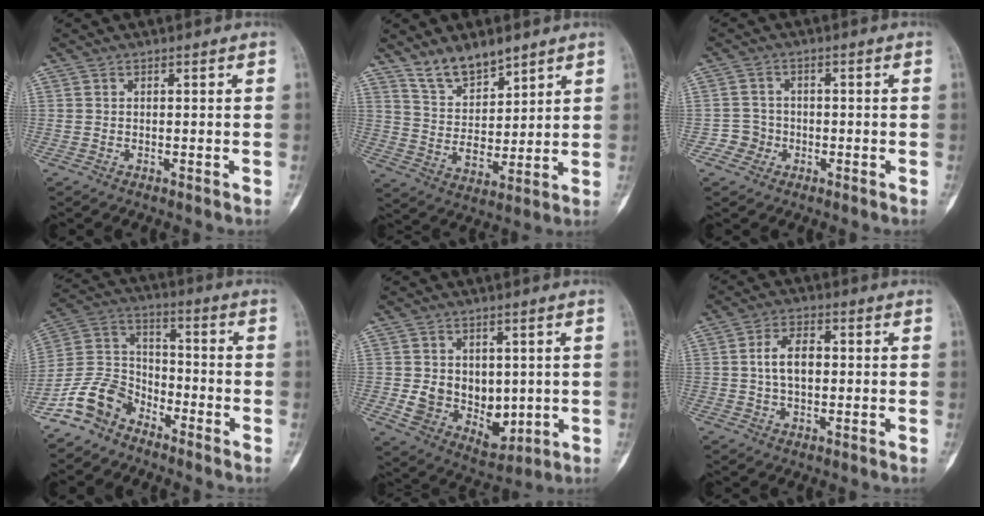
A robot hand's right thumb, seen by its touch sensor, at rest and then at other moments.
{"total": 9.5, "force": [7.5, 4.2, 4.2], "torque": [-0.044, -0.059, 0.149]}
{"total": 3.0, "force": [-1.1, 2.8, -0.2], "torque": [0.023, 0.010, -0.026]}
{"total": 10.5, "force": [-7.7, 6.2, 3.5], "torque": [-0.061, 0.064, -0.163]}
{"total": 11.3, "force": [-0.1, 8.4, 7.6], "torque": [-0.073, -0.016, 0.026]}
{"total": 6.2, "force": [0.4, 3.6, 5.0], "torque": [-0.085, 0.013, 0.004]}